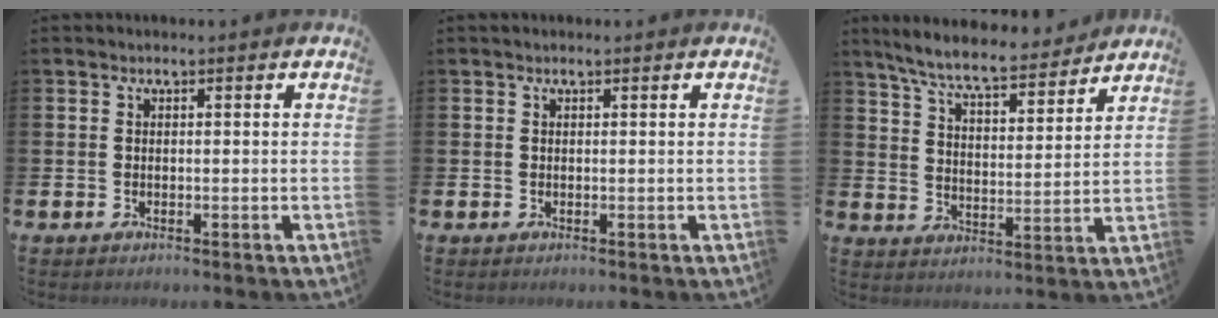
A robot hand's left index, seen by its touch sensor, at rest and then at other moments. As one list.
[{"total": 0.0}, {"total": 7.8, "force": [7.1, 1.1, 2.9], "torque": [-0.090, -0.038, 0.126]}]